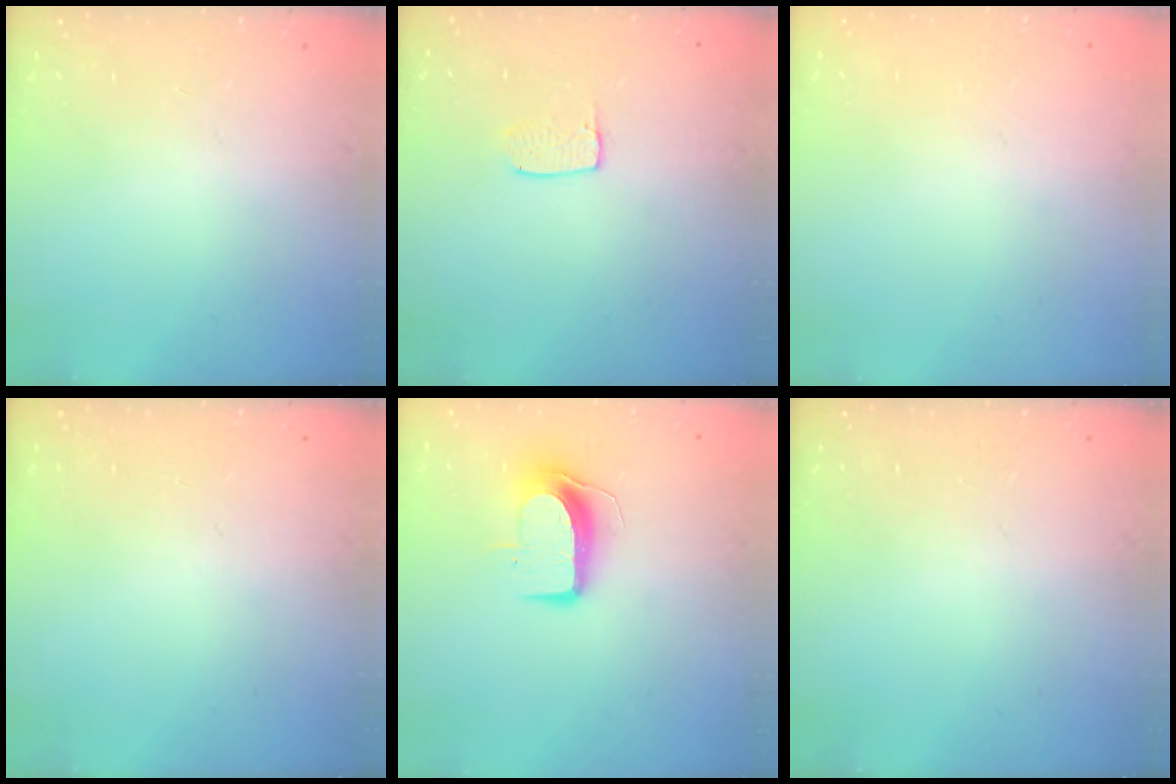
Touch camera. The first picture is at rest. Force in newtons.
{"total": 4.2, "press": 4.2, "slide": 0.3}
{"total": 0.0}
{"total": 0.0}
{"total": 9.0, "press": 9.0, "slide": 0.6}
{"total": 0.0}